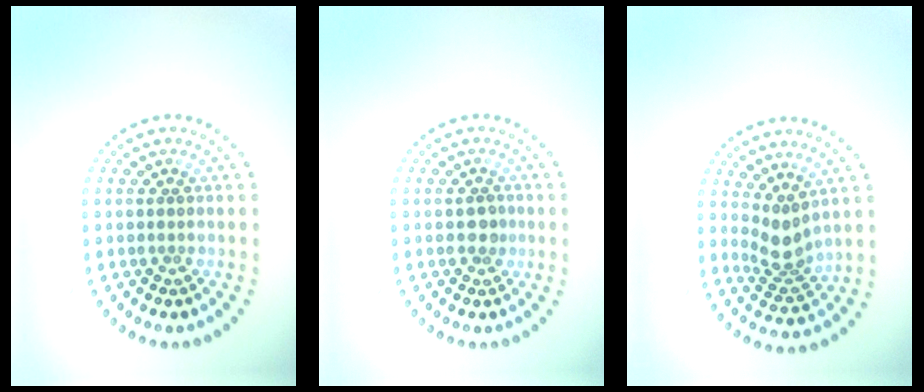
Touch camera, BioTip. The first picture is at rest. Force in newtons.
{"total": 1.2, "press": 1.2, "slide": 0.3}
{"total": 2.9, "press": 2.2, "slide": 2.0}